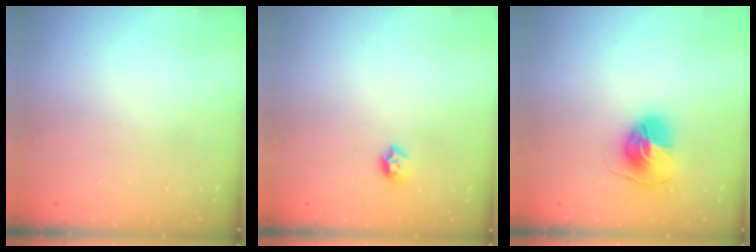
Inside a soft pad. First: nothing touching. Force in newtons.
{"total": 6.2, "press": 6.2, "slide": 0.8}
{"total": 8.7, "press": 8.7, "slide": 0.7}